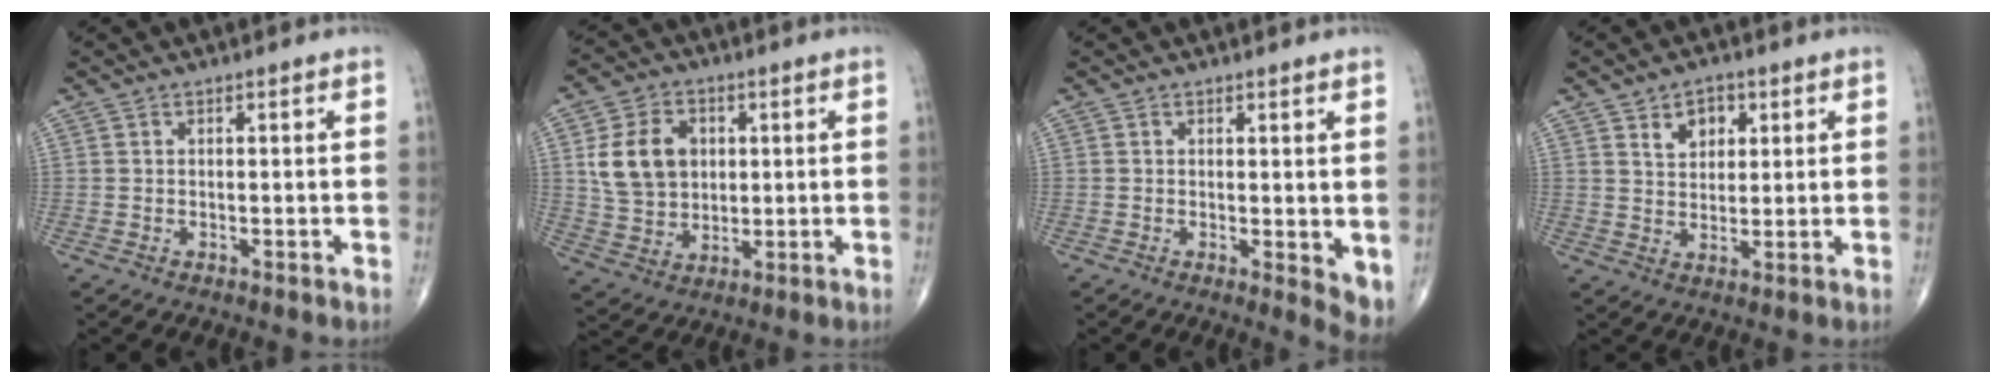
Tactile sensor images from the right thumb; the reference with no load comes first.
{"total": 11.5, "force": [2.4, 9.0, 6.9], "torque": [-0.101, -0.002, 0.048]}
{"total": 4.1, "force": [0.4, 1.6, 3.7], "torque": [-0.049, -0.013, 0.006]}
{"total": 5.6, "force": [2.6, 3.8, 3.1], "torque": [-0.024, -0.014, 0.041]}